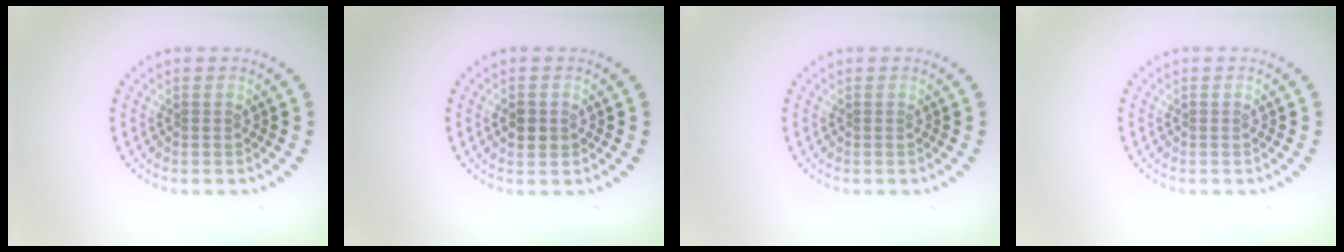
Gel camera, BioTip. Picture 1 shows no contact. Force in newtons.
{"total": 1.7, "press": 1.7, "slide": 0.1}
{"total": 0.0}
{"total": 0.0}